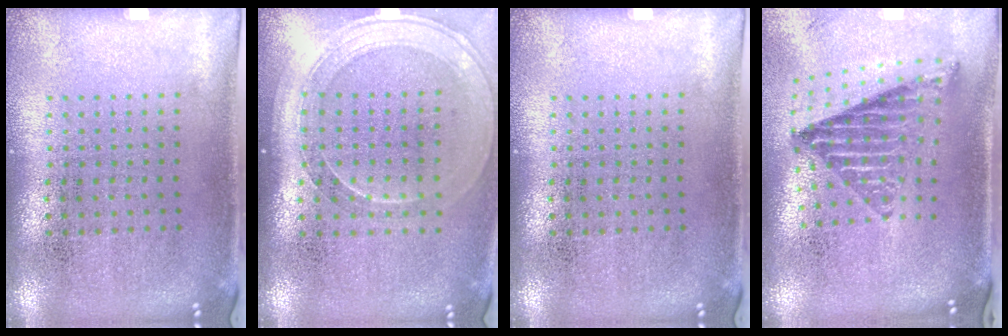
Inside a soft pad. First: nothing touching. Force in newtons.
{"total": 1.7, "press": 1.5, "slide": 0.7}
{"total": 0.0}
{"total": 1.5, "press": 1.3, "slide": 0.9}